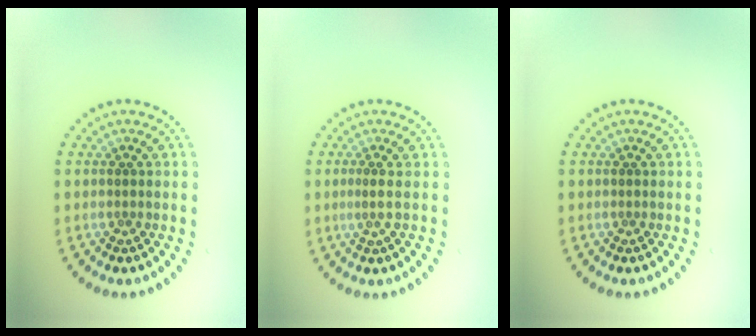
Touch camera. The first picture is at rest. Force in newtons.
{"total": 1.0, "press": 0.5, "slide": 0.8}
{"total": 0.0}